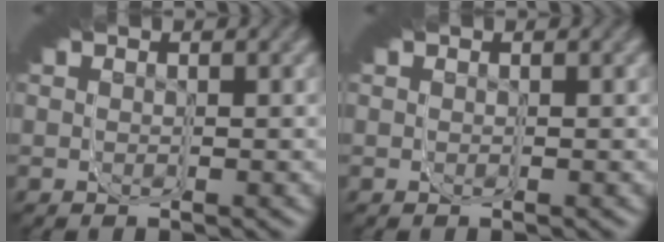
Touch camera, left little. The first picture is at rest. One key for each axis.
{"total": 0.0}